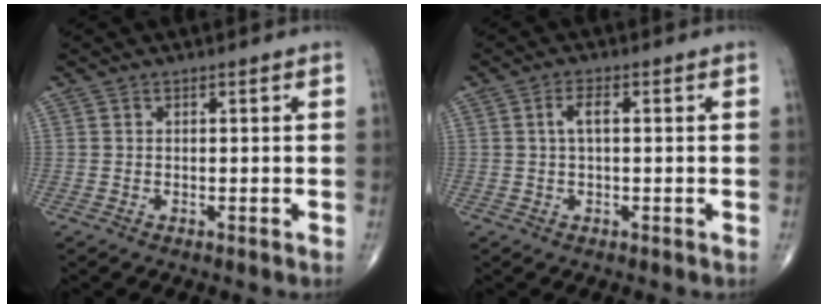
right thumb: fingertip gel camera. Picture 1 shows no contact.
{"total": 2.9, "force": [0.5, 1.2, 2.6], "torque": [-0.049, 0.009, 0.008]}